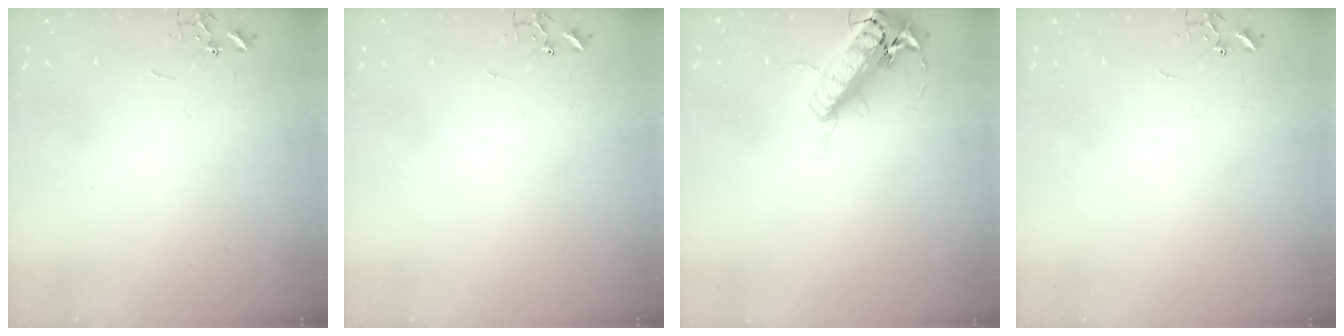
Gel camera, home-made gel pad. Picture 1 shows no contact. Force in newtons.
{"total": 0.0}
{"total": 18.2, "press": 17.8, "slide": 3.8}
{"total": 0.0}